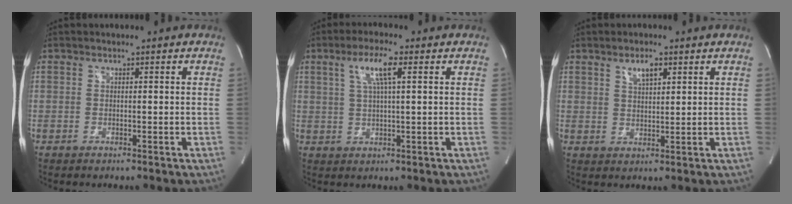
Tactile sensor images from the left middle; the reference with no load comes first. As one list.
[{"total": 5.7, "force": [2.2, 0.5, 5.2], "torque": [-0.102, 0.006, 0.042]}, {"total": 3.3, "force": [1.9, 1.0, 2.4], "torque": [-0.045, 0.002, 0.036]}]